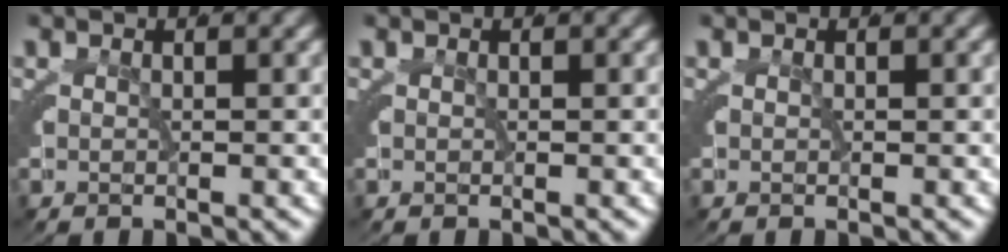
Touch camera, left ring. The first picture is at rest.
{"total": 0.0}
{"total": 0.0}